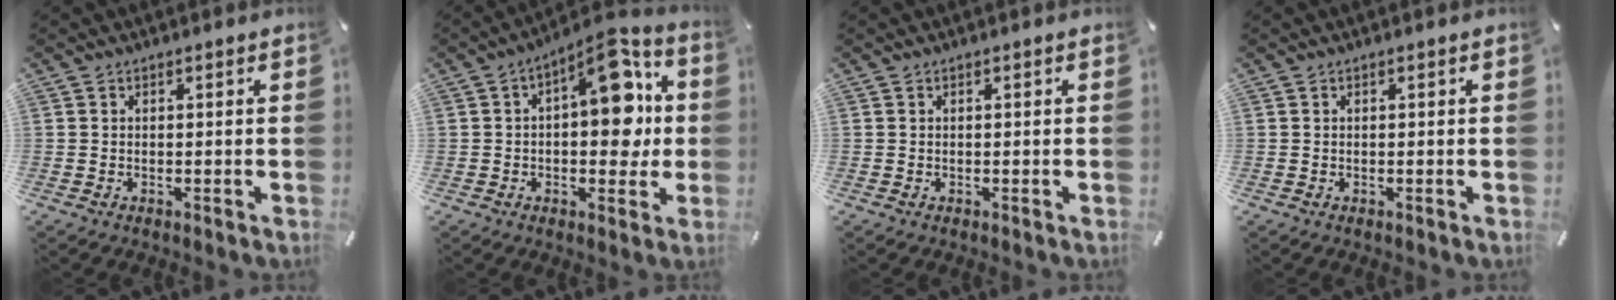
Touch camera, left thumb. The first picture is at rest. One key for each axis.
{"total": 14.6, "fx": 3.0, "fy": 7.8, "fz": 12.0, "tx": -0.138, "ty": -0.032, "tz": 0.048}
{"total": 0.0}
{"total": 0.0}